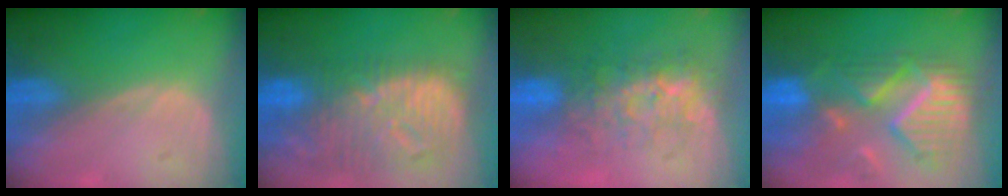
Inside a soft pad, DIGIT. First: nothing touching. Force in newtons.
{"total": 12.7, "press": 11.0, "slide": 6.4}
{"total": 7.7, "press": 7.3, "slide": 2.3}
{"total": 12.2, "press": 10.6, "slide": 6.0}